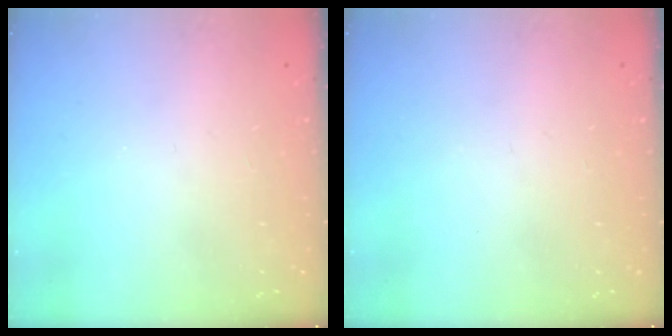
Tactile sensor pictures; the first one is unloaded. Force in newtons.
{"total": 0.0}